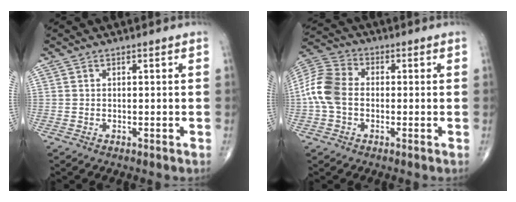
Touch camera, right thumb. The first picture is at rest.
{"total": 10.0, "force": [-1.1, 7.1, 6.9], "torque": [-0.141, 0.027, -0.034]}